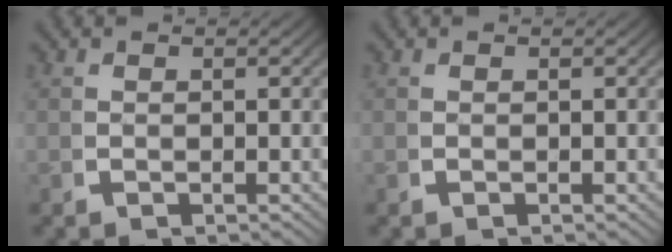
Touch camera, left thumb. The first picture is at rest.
{"total": 0.0}